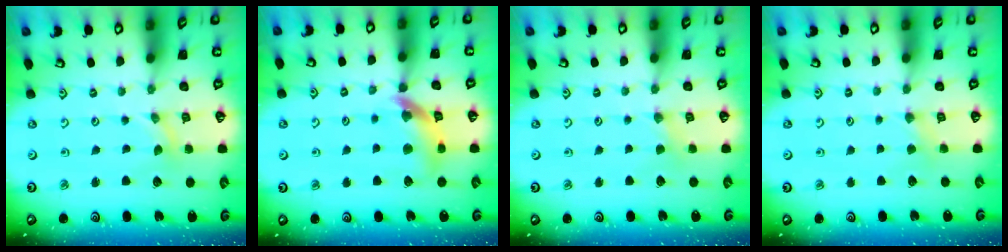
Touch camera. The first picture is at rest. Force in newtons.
{"total": 12.9, "press": 12.8, "slide": 1.5}
{"total": 1.8, "press": 1.7, "slide": 0.4}
{"total": 2.8, "press": 2.7, "slide": 0.5}